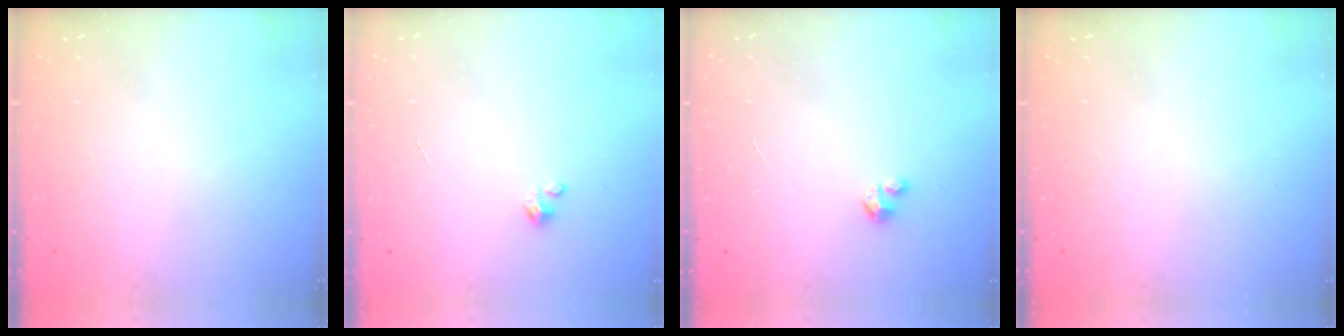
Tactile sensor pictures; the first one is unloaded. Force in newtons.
{"total": 1.4, "press": 1.4, "slide": 0.3}
{"total": 2.7, "press": 2.7, "slide": 0.2}
{"total": 0.0}